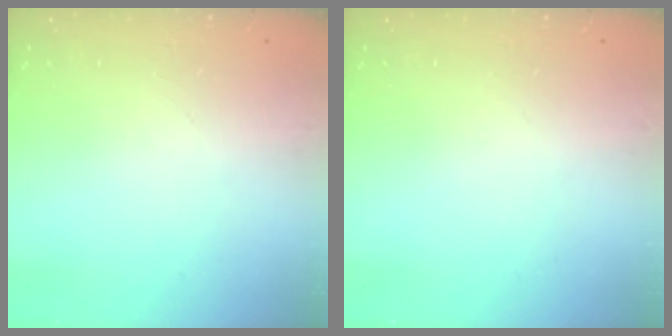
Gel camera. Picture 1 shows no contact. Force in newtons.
{"total": 0.0}